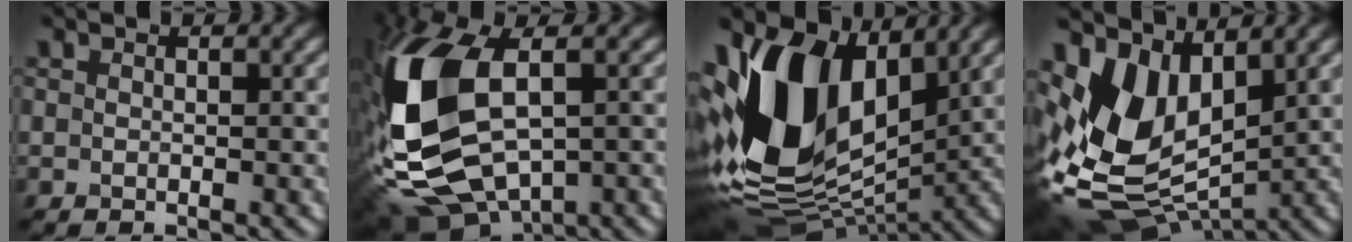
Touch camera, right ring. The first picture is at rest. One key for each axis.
{"total": 14.5, "fx": 0.1, "fy": 8.2, "fz": 12.0, "tx": -0.293, "ty": -0.017, "tz": 0.014}
{"total": 14.3, "fx": 3.1, "fy": 8.8, "fz": 10.9, "tx": -0.230, "ty": -0.011, "tz": 0.055}
{"total": 9.9, "fx": 2.5, "fy": 6.1, "fz": 7.4, "tx": -0.159, "ty": -0.014, "tz": 0.046}